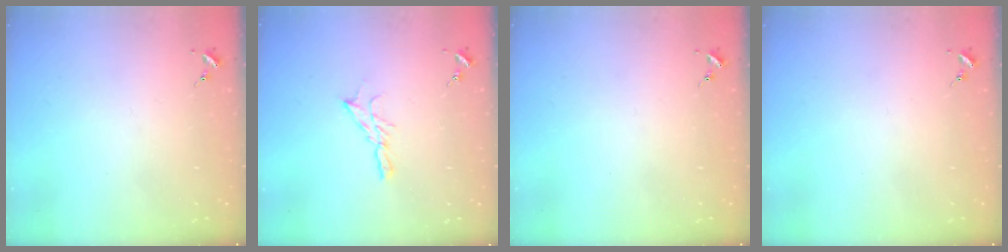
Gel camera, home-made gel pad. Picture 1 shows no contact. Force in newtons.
{"total": 6.3, "press": 6.3, "slide": 0.2}
{"total": 0.0}
{"total": 0.0}